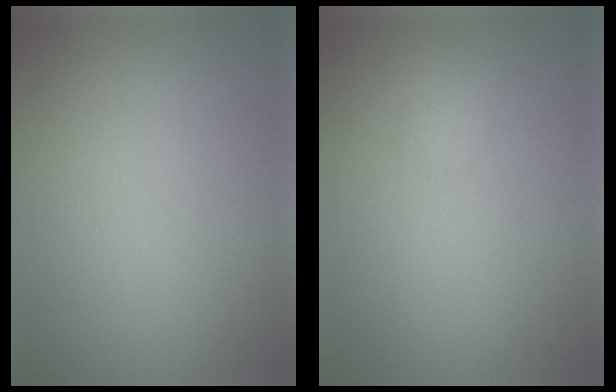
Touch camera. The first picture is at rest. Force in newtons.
{"total": 0.8, "press": 0.8, "slide": 0.1}